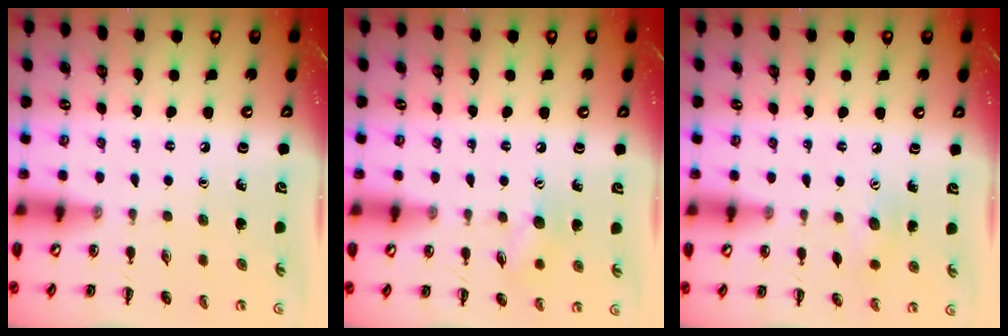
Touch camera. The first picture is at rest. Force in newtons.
{"total": 6.5, "press": 6.5, "slide": 0.7}
{"total": 5.0, "press": 4.9, "slide": 1.1}